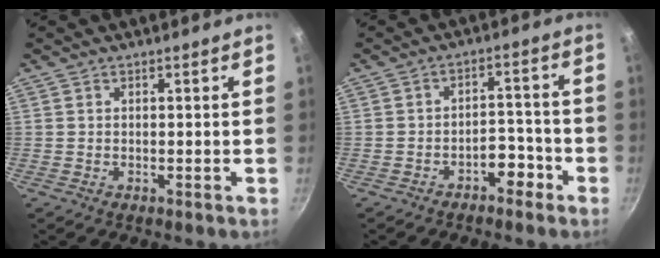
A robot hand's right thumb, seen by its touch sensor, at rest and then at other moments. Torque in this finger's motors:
{"motor_torque": [2.67, 1.98, 0.58, -0.80, 0.00]}